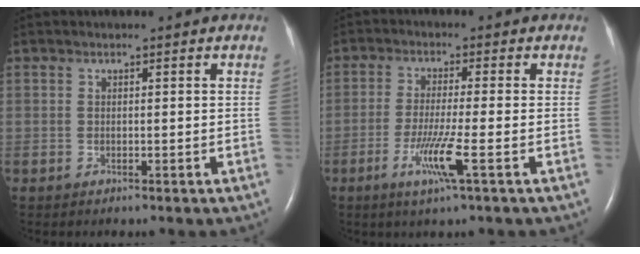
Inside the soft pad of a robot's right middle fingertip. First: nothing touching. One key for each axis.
{"total": 6.0, "fx": -2.5, "fy": -0.7, "fz": 5.4, "tx": -0.110, "ty": -0.017, "tz": -0.049}